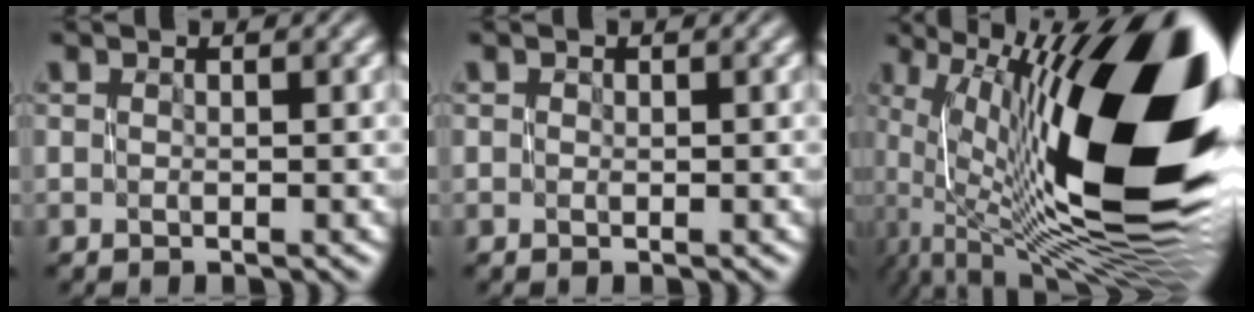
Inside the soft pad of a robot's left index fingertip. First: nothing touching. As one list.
[{"total": 0.0}, {"total": 18.5, "force": [2.1, 7.7, 16.7], "torque": [-0.262, 0.004, 0.035]}]